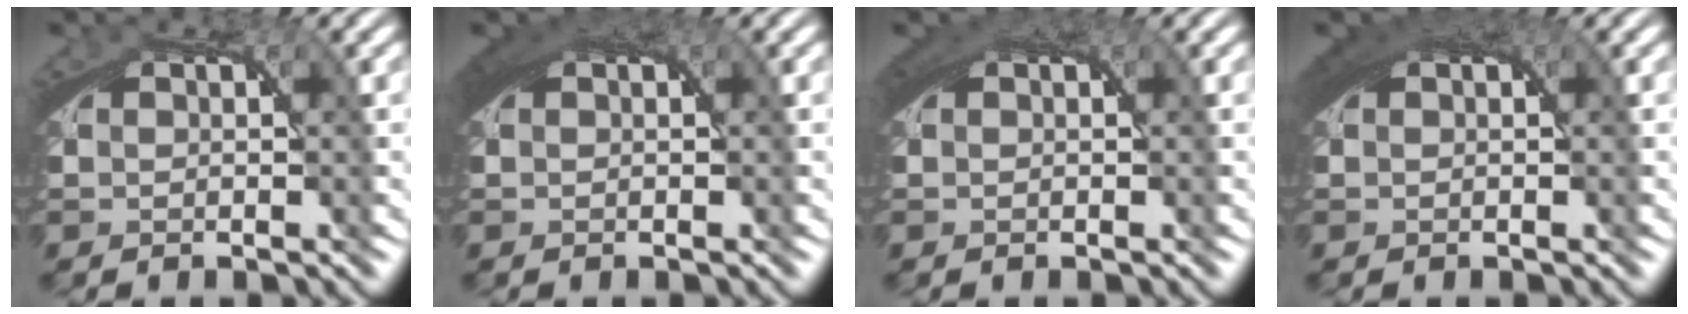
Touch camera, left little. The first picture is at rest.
{"total": 2.7, "force": [0.9, 1.4, 2.2], "torque": [-0.043, -0.002, 0.016]}
{"total": 2.1, "force": [0.8, 1.1, 1.5], "torque": [-0.033, -0.002, 0.013]}
{"total": 2.8, "force": [1.0, 1.4, 2.2], "torque": [-0.043, -0.002, 0.017]}